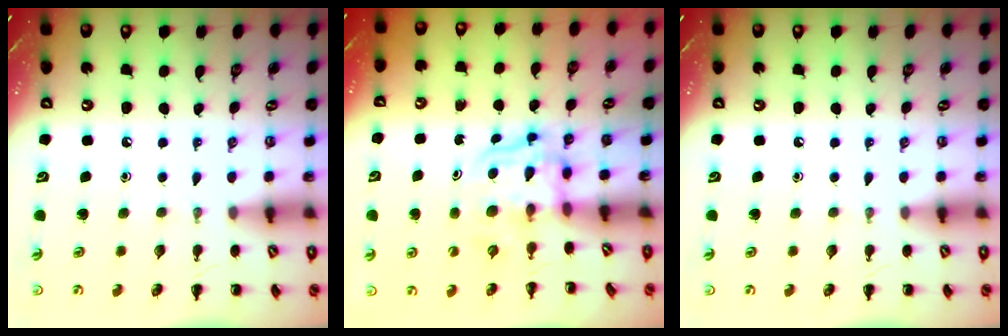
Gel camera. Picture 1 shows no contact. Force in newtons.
{"total": 3.4, "press": 3.4, "slide": 0.4}
{"total": 0.0}